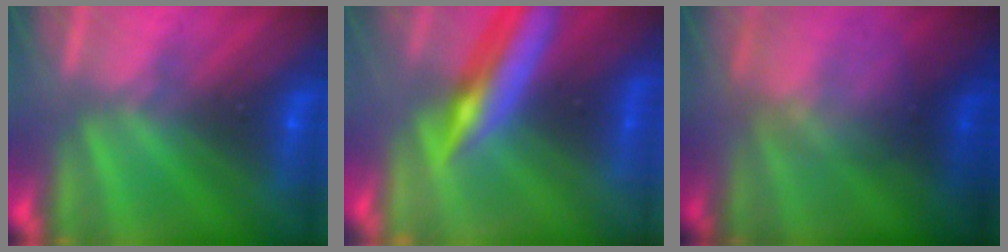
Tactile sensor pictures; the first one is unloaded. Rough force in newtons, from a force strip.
{"total": 7.4}
{"total": 7.6}